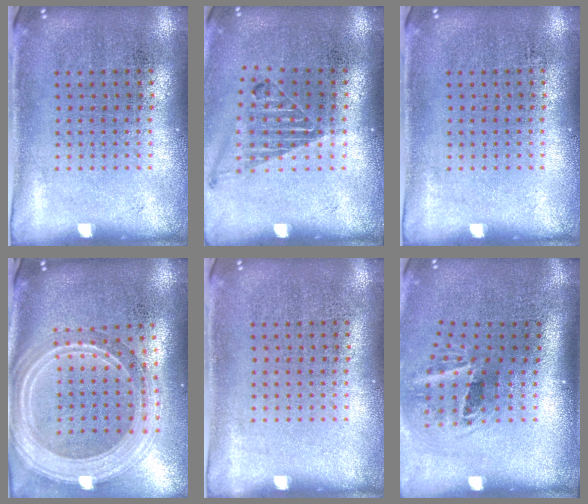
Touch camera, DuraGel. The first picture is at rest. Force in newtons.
{"total": 1.2, "press": 1.1, "slide": 0.3}
{"total": 0.0}
{"total": 2.9, "press": 2.4, "slide": 1.6}
{"total": 0.0}
{"total": 2.0, "press": 1.2, "slide": 1.6}